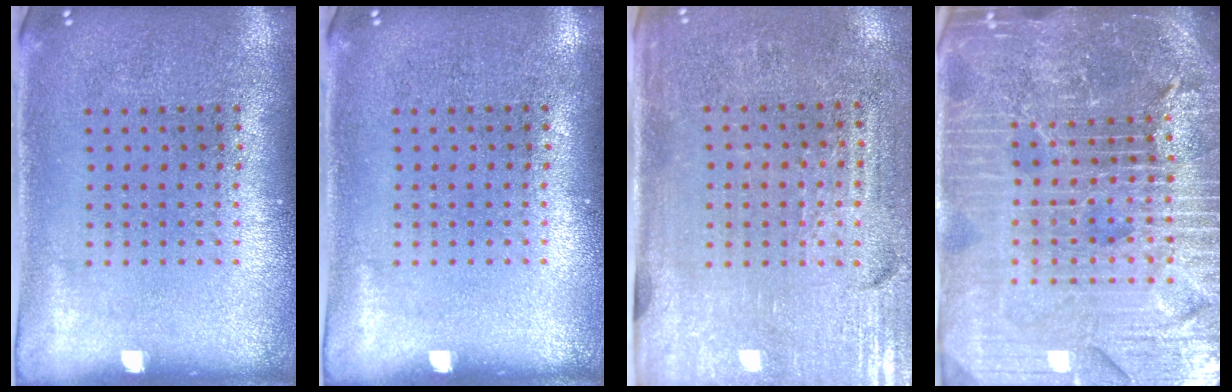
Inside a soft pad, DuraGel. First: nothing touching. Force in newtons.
{"total": 0.0}
{"total": 3.4, "press": 3.1, "slide": 1.4}
{"total": 5.9, "press": 5.3, "slide": 2.8}